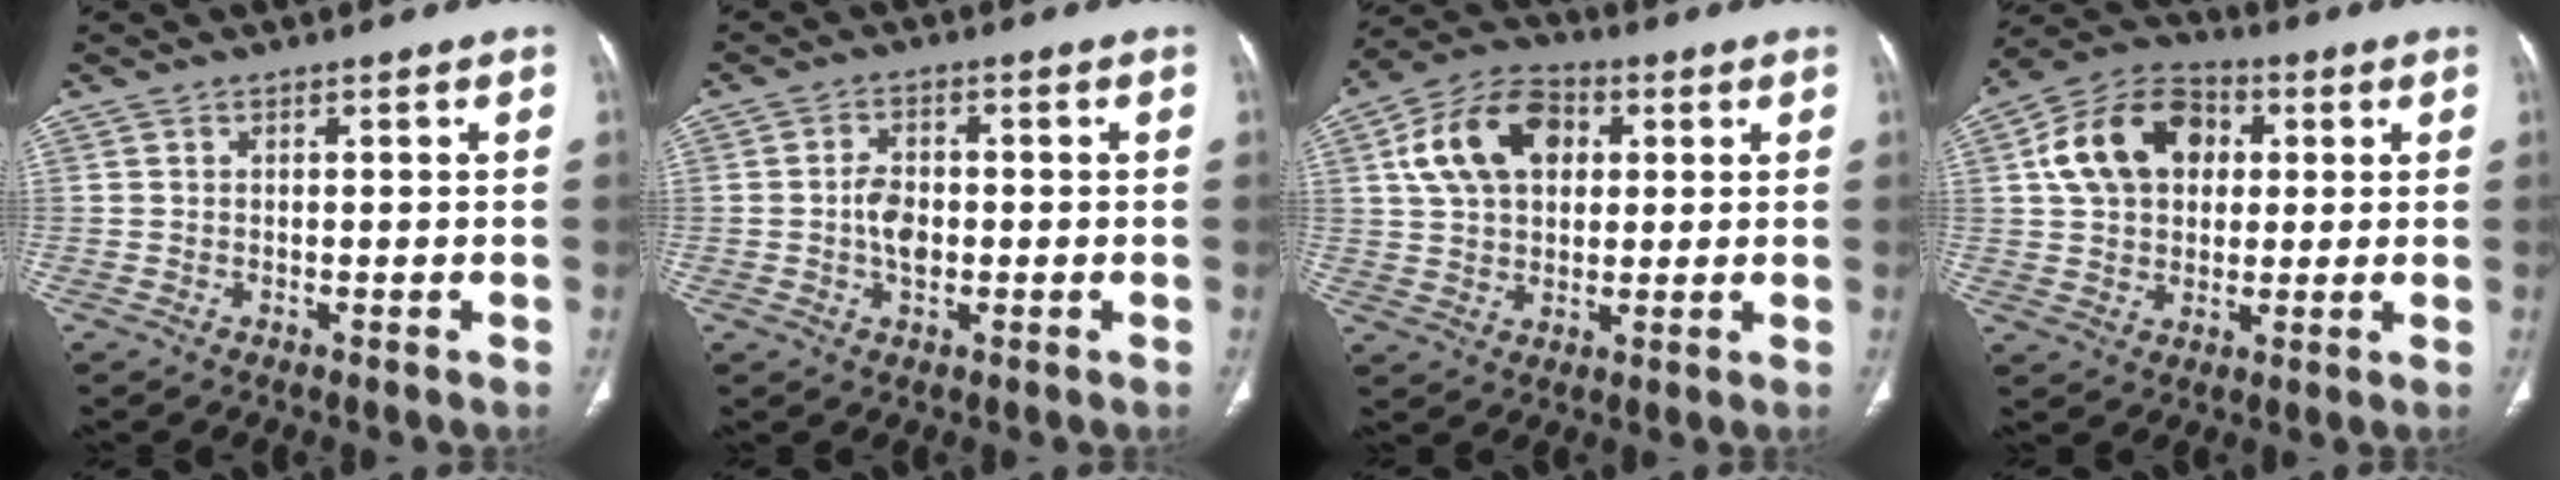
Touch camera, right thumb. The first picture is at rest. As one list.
[{"total": 4.9, "force": [-0.5, 3.1, 3.7], "torque": [-0.061, 0.007, -0.011]}, {"total": 14.6, "force": [4.0, 9.9, 10.0], "torque": [-0.160, 0.012, 0.065]}, {"total": 15.2, "force": [3.5, 11.1, 9.8], "torque": [-0.148, 0.014, 0.050]}]